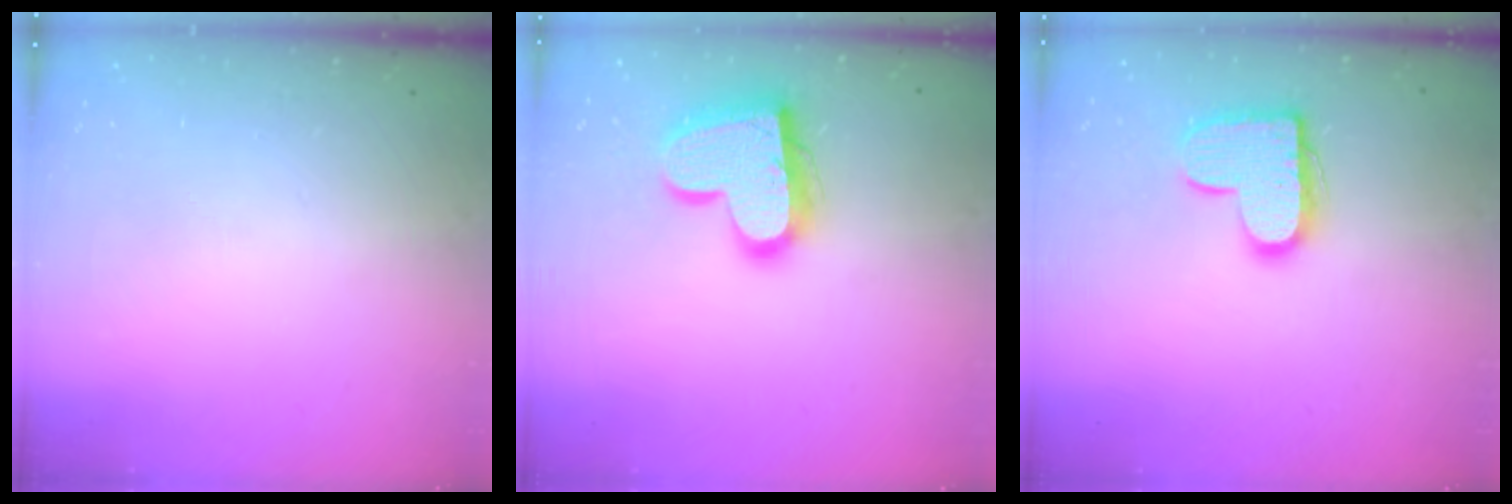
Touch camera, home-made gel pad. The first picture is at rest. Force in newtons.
{"total": 19.0, "press": 18.9, "slide": 1.6}
{"total": 13.7, "press": 13.7, "slide": 0.6}